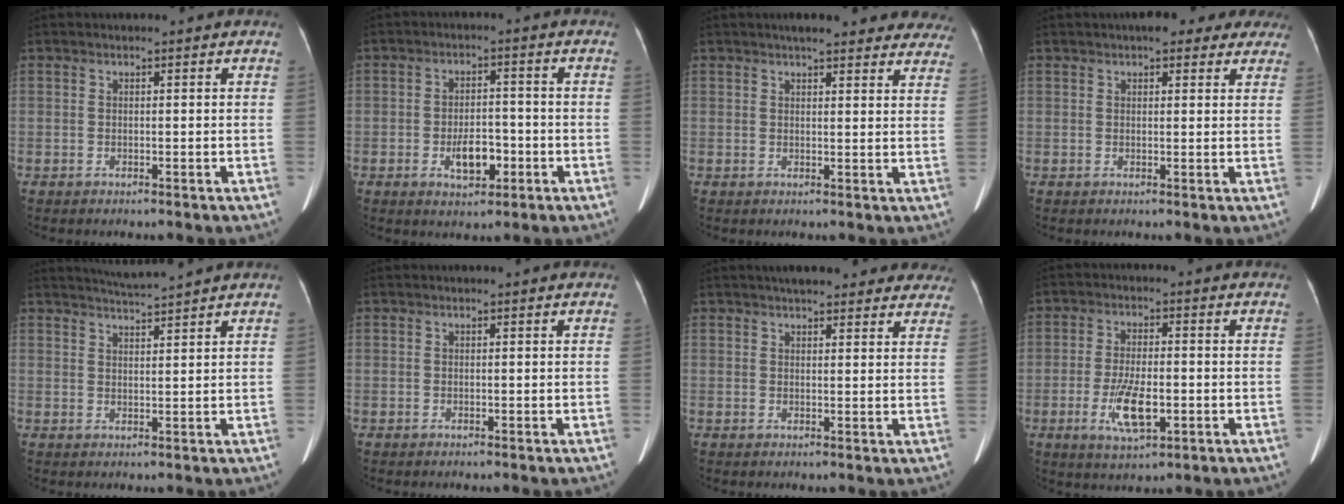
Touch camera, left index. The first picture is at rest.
{"total": 5.4, "force": [-2.0, 2.7, 4.2], "torque": [-0.075, 0.004, -0.028]}
{"total": 16.6, "force": [14.9, 3.8, 6.5], "torque": [-0.053, 0.007, 0.159]}
{"total": 7.2, "force": [5.6, 2.9, 3.5], "torque": [-0.026, 0.022, 0.065]}
{"total": 4.3, "force": [4.0, -1.4, 0.8], "torque": [-0.015, 0.003, 0.067]}
{"total": 0.0}
{"total": 15.8, "force": [13.9, 4.1, 6.3], "torque": [-0.055, 0.023, 0.159]}
{"total": 7.4, "force": [-2.3, 2.4, 6.7], "torque": [-0.133, -0.008, -0.035]}